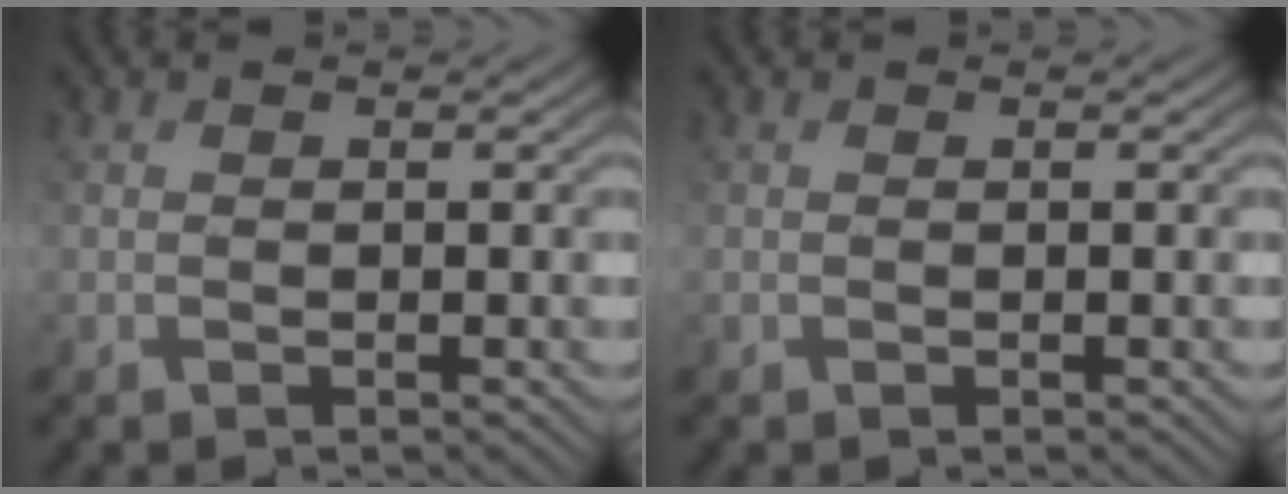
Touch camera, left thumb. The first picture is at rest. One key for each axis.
{"total": 0.0}